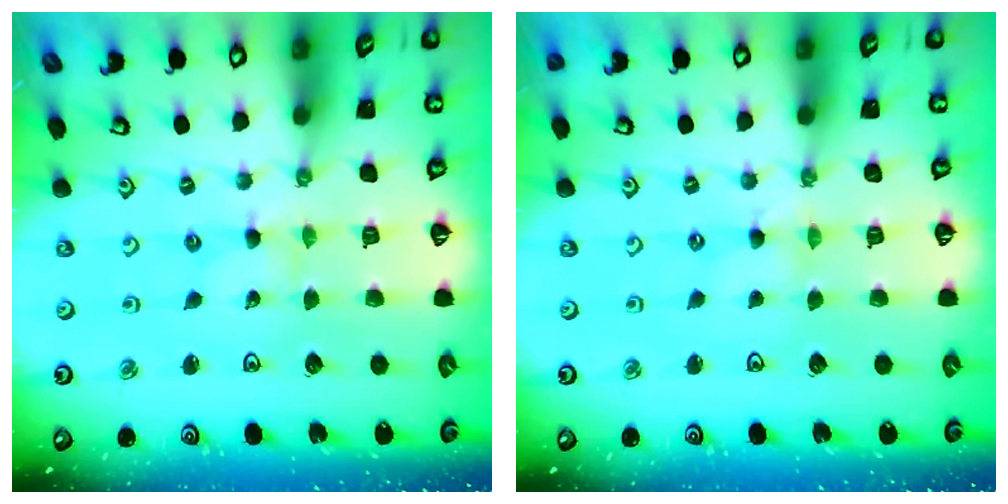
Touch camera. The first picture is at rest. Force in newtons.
{"total": 0.0}